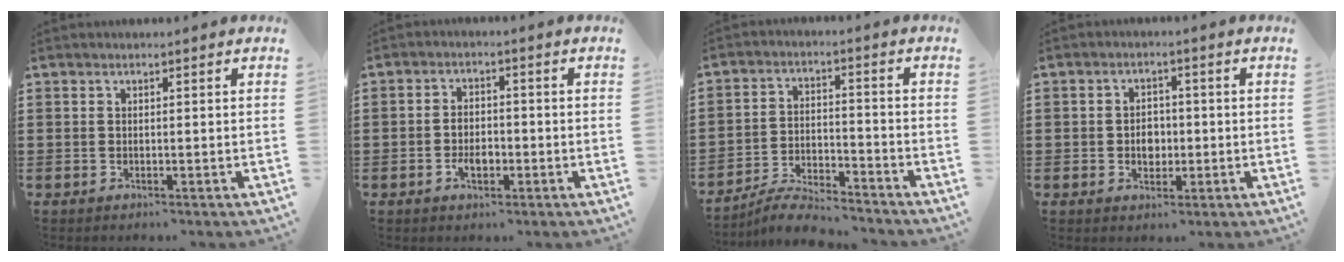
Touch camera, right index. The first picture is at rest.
{"total": 3.3, "force": [-1.2, 2.1, 2.3], "torque": [-0.042, 0.006, -0.021]}
{"total": 5.8, "force": [-5.6, 0.4, 1.4], "torque": [-0.036, 0.004, -0.113]}
{"total": 3.3, "force": [-0.4, 2.5, 2.1], "torque": [-0.029, -0.001, -0.013]}